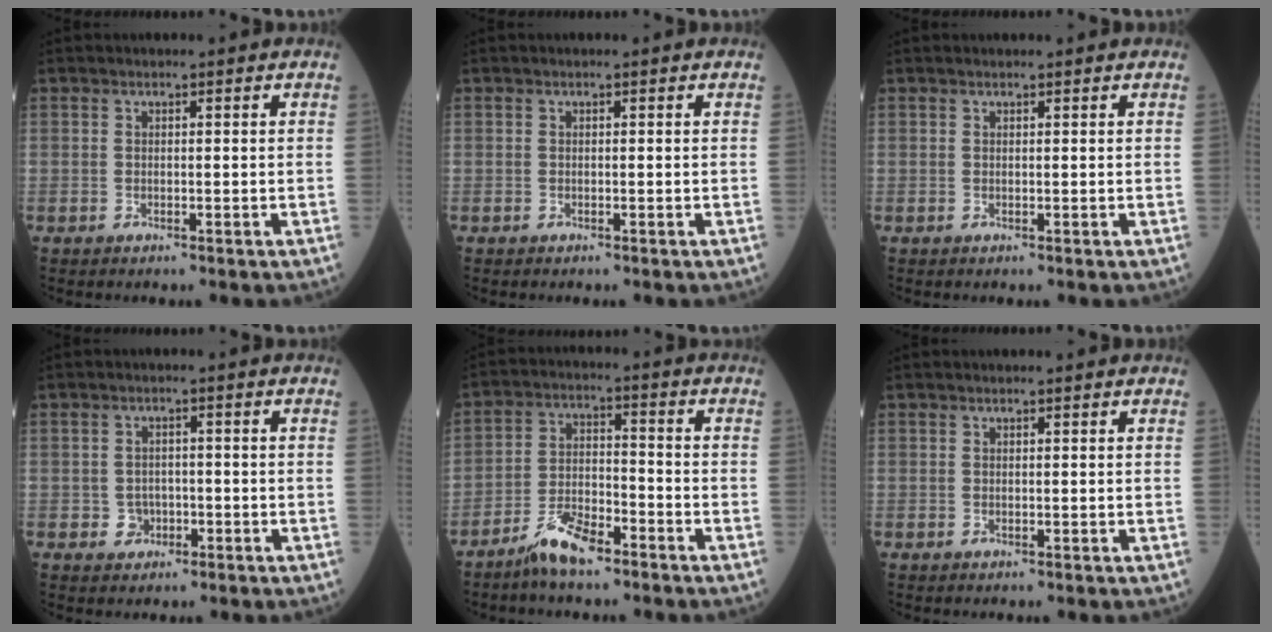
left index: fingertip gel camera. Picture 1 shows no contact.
{"total": 0.0}
{"total": 1.0, "force": [1.0, 0.0, 0.3], "torque": [-0.005, 0.010, 0.016]}
{"total": 2.5, "force": [-0.9, 2.2, 0.7], "torque": [-0.010, 0.006, -0.013]}
{"total": 6.9, "force": [-5.3, 1.8, 4.0], "torque": [-0.084, -0.006, -0.104]}
{"total": 0.6, "force": [0.6, 0.0, 0.1], "torque": [-0.006, 0.000, 0.007]}